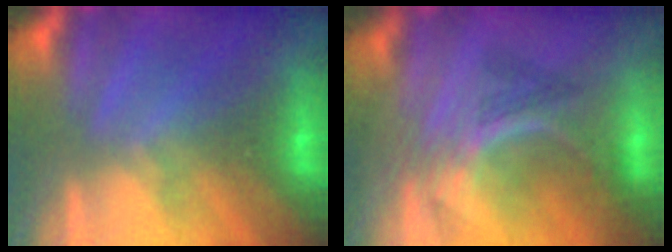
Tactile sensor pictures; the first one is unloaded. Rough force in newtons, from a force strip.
{"total": 3.0}